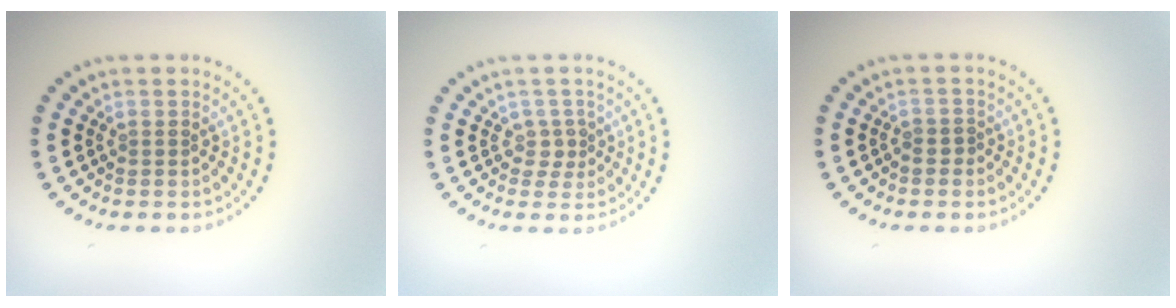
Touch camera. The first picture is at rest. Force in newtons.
{"total": 1.4, "press": 1.1, "slide": 0.9}
{"total": 0.9, "press": 0.6, "slide": 0.6}